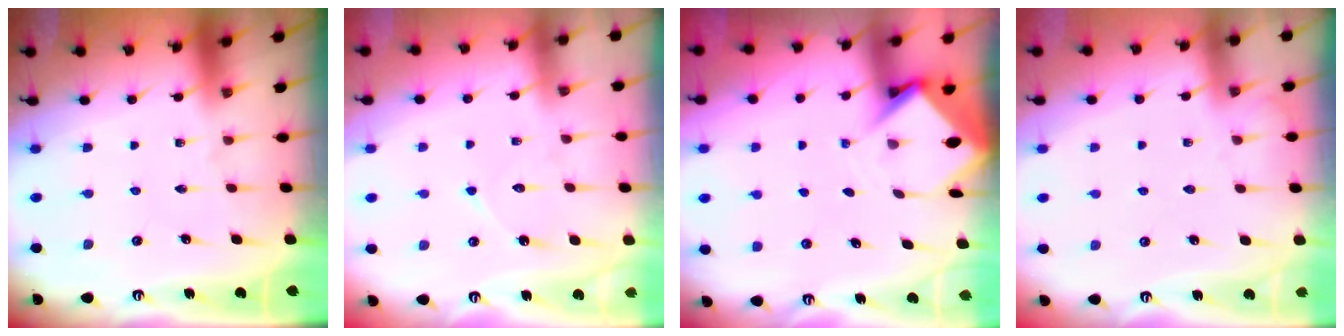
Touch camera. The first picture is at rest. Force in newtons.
{"total": 6.3, "press": 6.3, "slide": 0.6}
{"total": 4.3, "press": 4.3, "slide": 0.3}
{"total": 3.0, "press": 3.0, "slide": 0.5}